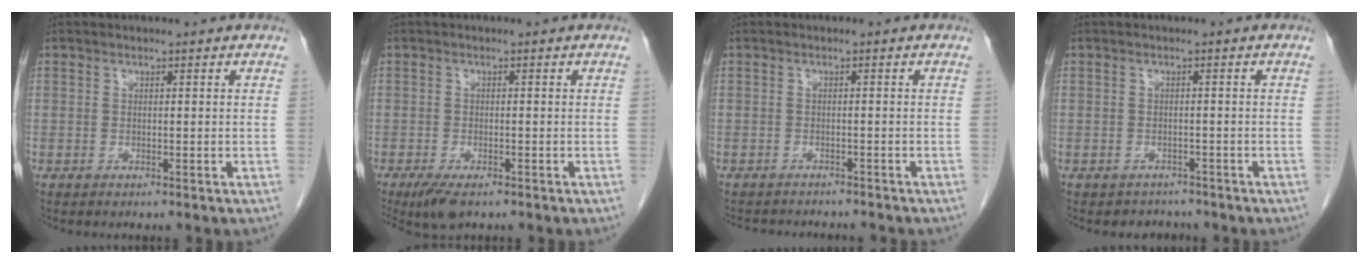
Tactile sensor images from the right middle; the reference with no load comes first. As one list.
[{"total": 4.5, "force": [-3.1, 1.5, 2.9], "torque": [-0.055, -0.010, -0.050]}, {"total": 6.5, "force": [-6.1, 1.5, 1.5], "torque": [-0.017, -0.003, -0.077]}, {"total": 2.4, "force": [-2.0, 1.2, -0.5], "torque": [0.000, 0.004, -0.031]}]